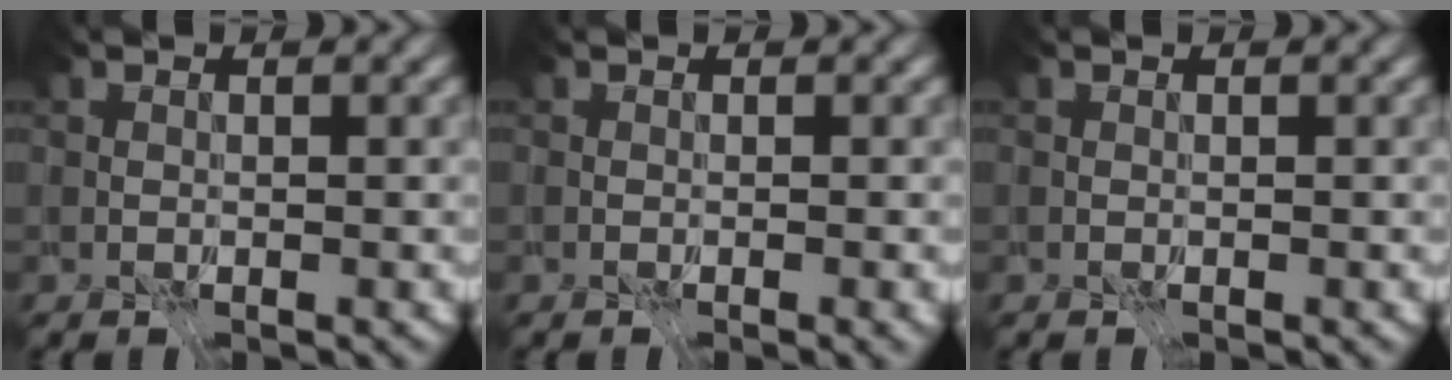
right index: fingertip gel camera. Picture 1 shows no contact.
{"total": 0.9, "force": [-0.5, 0.0, 0.7], "torque": [0.006, -0.007, -0.007]}
{"total": 0.0}